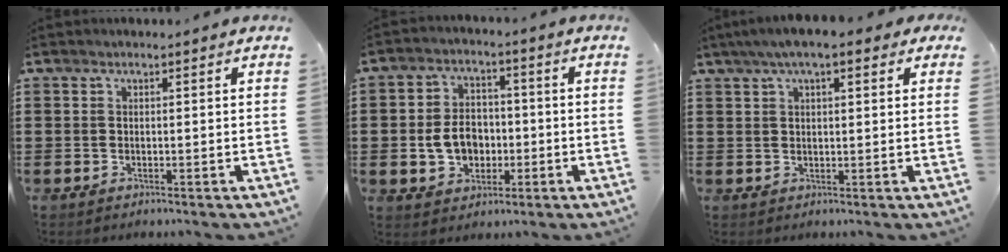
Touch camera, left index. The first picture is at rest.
{"total": 6.3, "force": [-1.1, 5.0, 3.7], "torque": [-0.083, 0.004, -0.026]}
{"total": 4.9, "force": [2.7, 1.1, 3.9], "torque": [-0.079, 0.011, 0.046]}